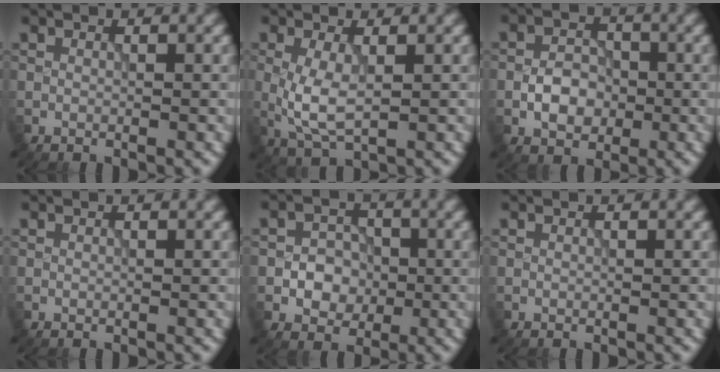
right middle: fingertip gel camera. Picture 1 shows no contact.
{"total": 3.9, "force": [-0.1, 1.6, 3.5], "torque": [-0.087, -0.005, 0.000]}
{"total": 3.5, "force": [-1.0, 2.5, 2.2], "torque": [-0.034, 0.004, -0.019]}
{"total": 0.0}
{"total": 3.7, "force": [-0.7, 3.1, 1.9], "torque": [-0.013, 0.000, -0.024]}
{"total": 0.0}